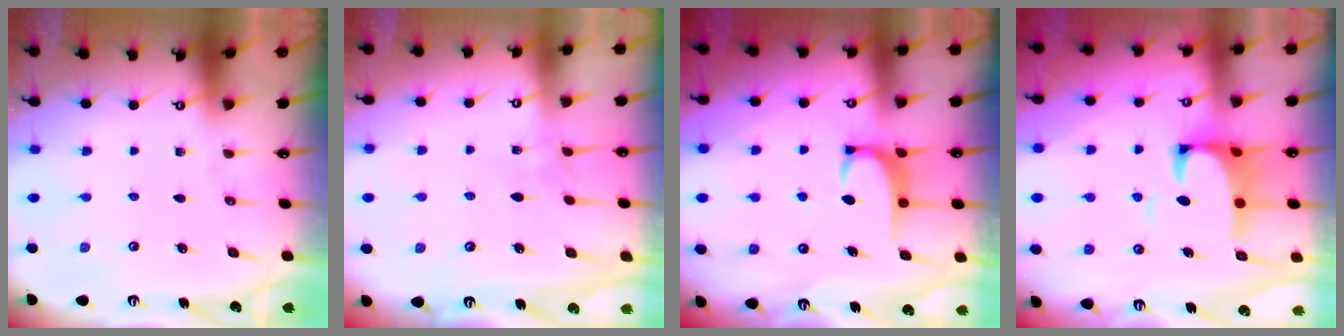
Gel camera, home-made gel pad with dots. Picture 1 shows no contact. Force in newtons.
{"total": 2.7, "press": 2.6, "slide": 0.3}
{"total": 3.4, "press": 3.4, "slide": 0.4}
{"total": 4.4, "press": 4.2, "slide": 1.3}